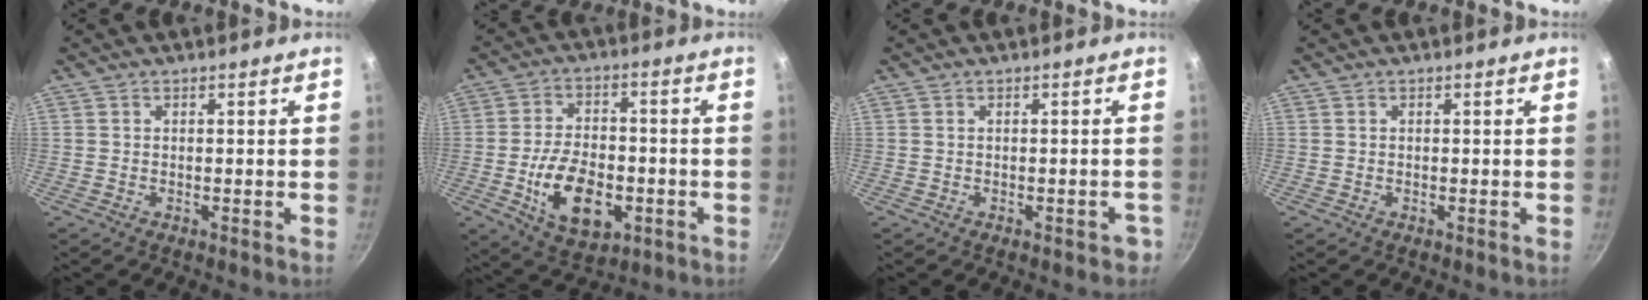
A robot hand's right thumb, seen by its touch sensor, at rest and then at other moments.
{"total": 14.1, "force": [-3.9, 8.3, 10.7], "torque": [-0.164, 0.013, -0.057]}
{"total": 2.2, "force": [-1.3, 1.0, 1.5], "torque": [-0.002, 0.014, -0.010]}
{"total": 0.0}